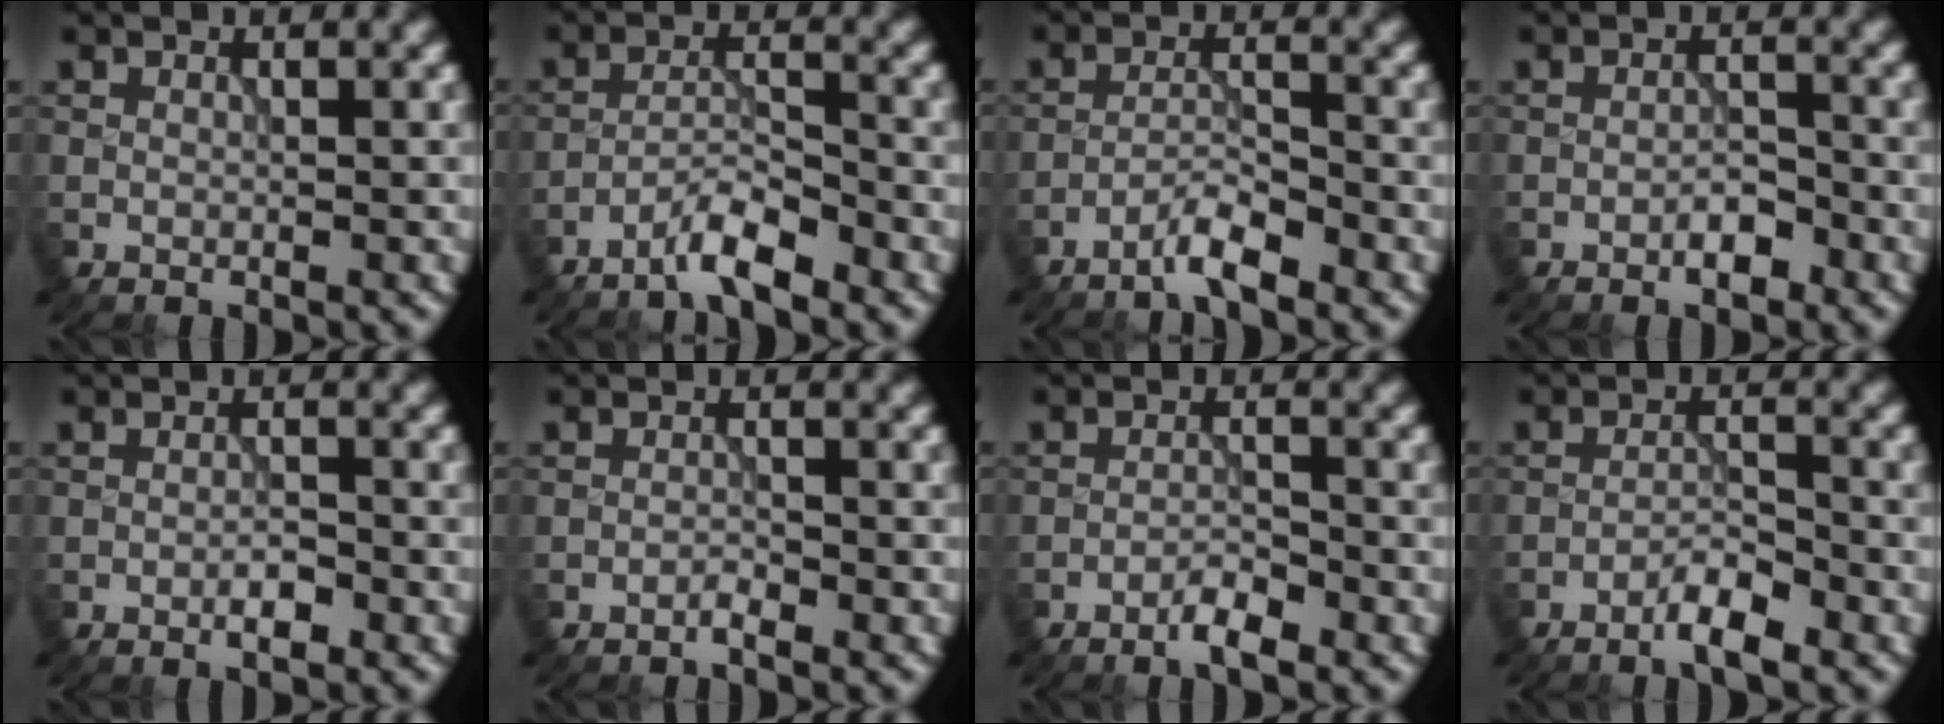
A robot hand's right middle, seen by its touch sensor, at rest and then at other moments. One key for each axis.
{"total": 3.2, "fx": -2.6, "fy": 0.3, "fz": 1.9, "tx": -0.032, "ty": 0.009, "tz": -0.055}
{"total": 2.7, "fx": -2.2, "fy": 0.1, "fz": 1.5, "tx": -0.026, "ty": 0.008, "tz": -0.048}
{"total": 2.1, "fx": -1.3, "fy": 0.7, "fz": 1.5, "tx": -0.021, "ty": 0.005, "tz": -0.023}
{"total": 1.7, "fx": -0.9, "fy": 0.5, "fz": 1.4, "tx": -0.024, "ty": 0.001, "tz": -0.017}
{"total": 0.9, "fx": -0.7, "fy": 0.0, "fz": 0.5, "tx": -0.008, "ty": 0.004, "tz": -0.016}
{"total": 2.1, "fx": -1.6, "fy": 0.3, "fz": 1.4, "tx": -0.023, "ty": 0.005, "tz": -0.032}
{"total": 2.9, "fx": -2.1, "fy": 0.4, "fz": 2.0, "tx": -0.034, "ty": 0.007, "tz": -0.041}